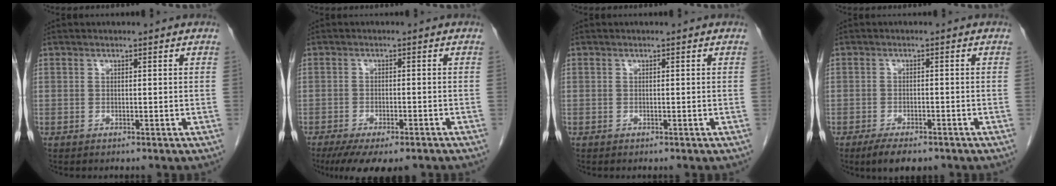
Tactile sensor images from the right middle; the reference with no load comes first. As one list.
[{"total": 10.6, "force": [-8.0, 3.0, 6.1], "torque": [-0.089, -0.012, -0.117]}, {"total": 0.0}, {"total": 5.1, "force": [-3.7, 1.8, 2.9], "torque": [-0.048, -0.007, -0.055]}]